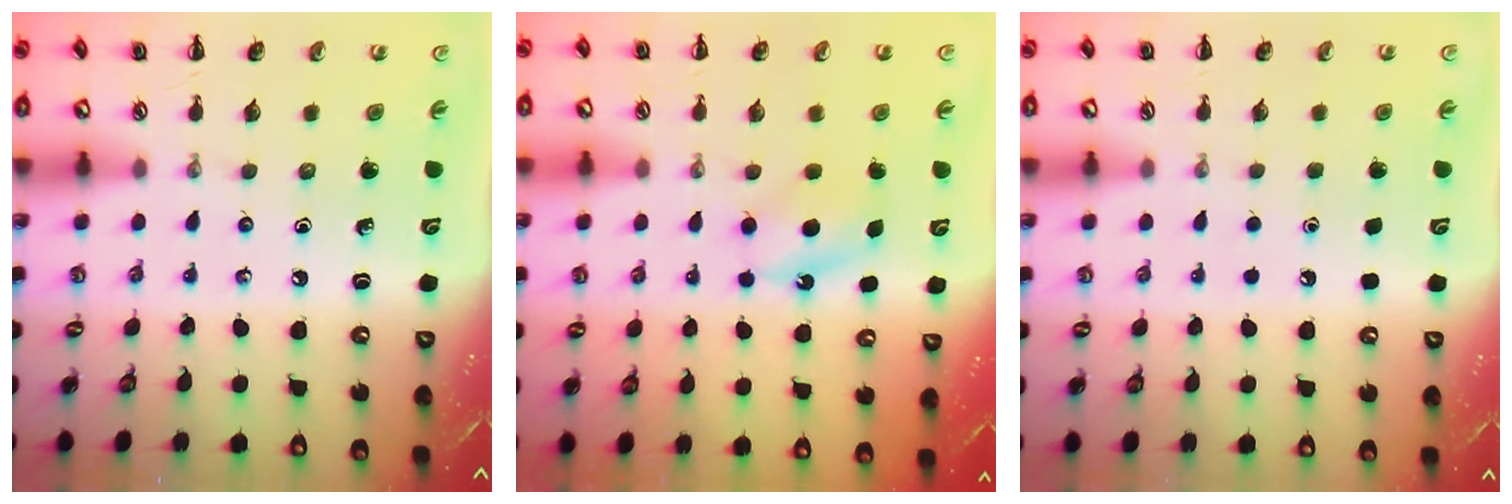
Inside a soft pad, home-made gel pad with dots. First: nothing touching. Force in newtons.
{"total": 5.7, "press": 5.5, "slide": 1.5}
{"total": 1.8, "press": 1.8, "slide": 0.1}